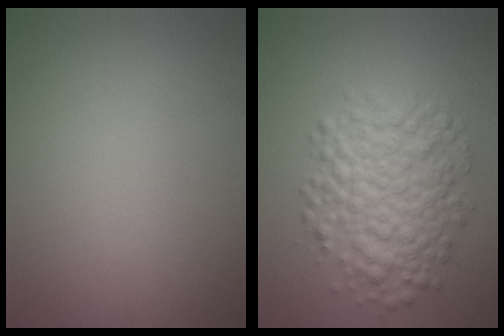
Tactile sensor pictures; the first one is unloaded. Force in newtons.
{"total": 6.4, "press": 6.4, "slide": 0.1}